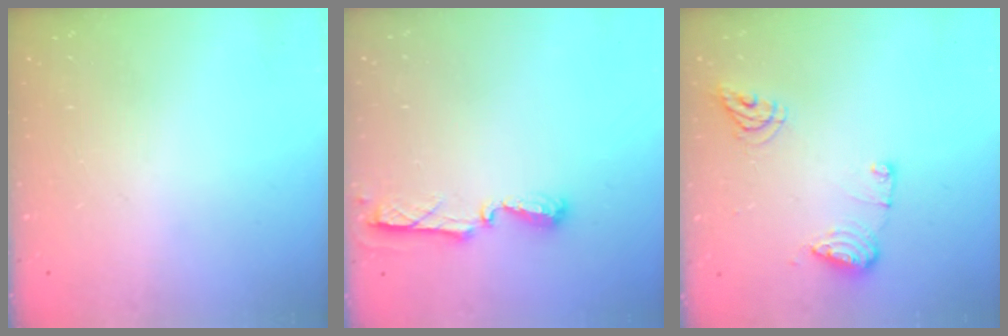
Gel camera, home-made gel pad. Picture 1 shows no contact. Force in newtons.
{"total": 5.6, "press": 5.5, "slide": 0.6}
{"total": 9.4, "press": 9.4, "slide": 0.3}